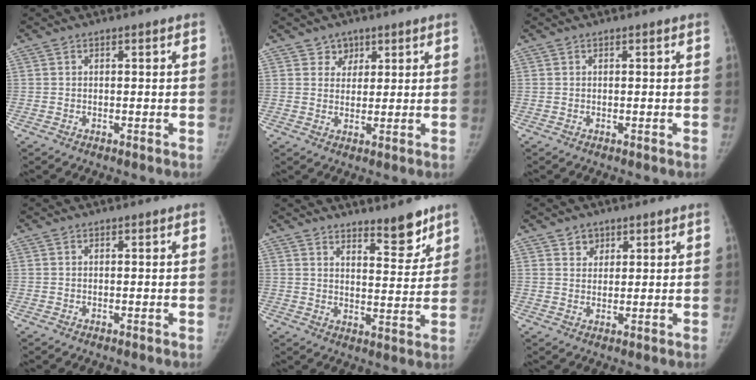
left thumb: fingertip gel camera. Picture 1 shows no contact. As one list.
[{"total": 3.3, "force": [2.0, 2.6, 0.1], "torque": [0.024, -0.010, 0.028]}, {"total": 0.0}, {"total": 0.0}, {"total": 7.5, "force": [6.1, 2.1, 3.8], "torque": [-0.033, -0.054, 0.096]}, {"total": 2.9, "force": [1.9, 2.2, 0.5], "torque": [0.012, -0.012, 0.029]}]